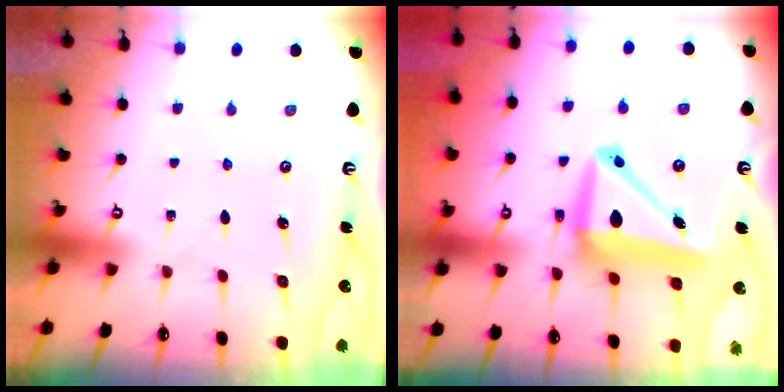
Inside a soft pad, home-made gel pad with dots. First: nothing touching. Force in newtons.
{"total": 11.9, "press": 11.7, "slide": 2.3}